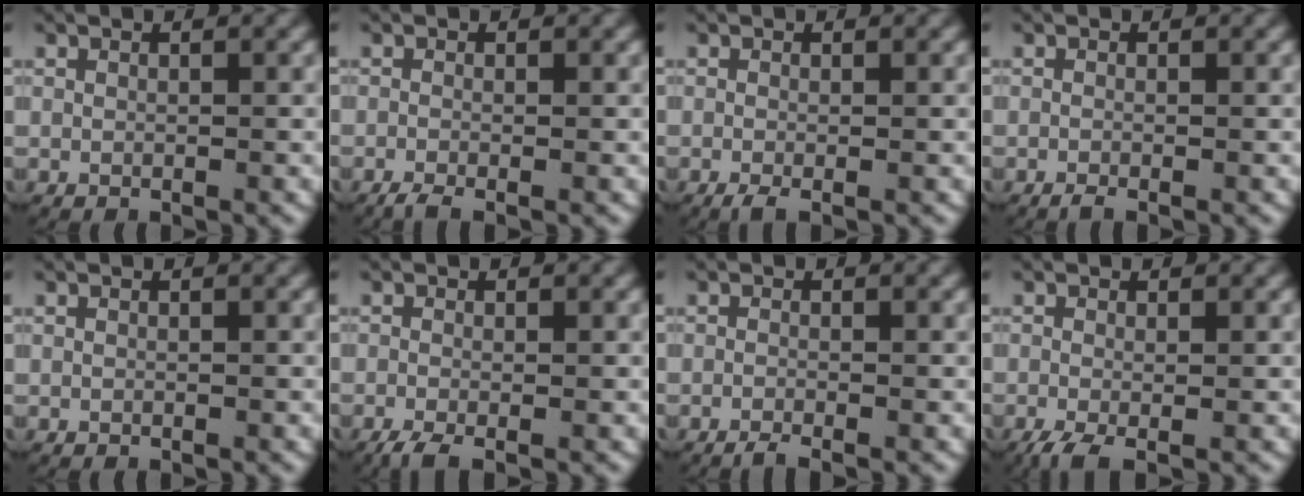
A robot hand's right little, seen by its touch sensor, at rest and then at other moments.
{"total": 1.7, "force": [-1.3, 0.3, 0.9], "torque": [-0.018, -0.007, -0.021]}
{"total": 1.5, "force": [-1.0, 0.4, 1.1], "torque": [-0.023, -0.007, -0.014]}
{"total": 1.0, "force": [-0.8, 0.0, 0.6], "torque": [-0.011, -0.005, -0.013]}
{"total": 0.0}
{"total": 2.3, "force": [-1.7, 0.8, 1.4], "torque": [-0.032, -0.011, -0.024]}
{"total": 1.5, "force": [-1.3, 0.0, 0.7], "torque": [-0.014, -0.007, -0.021]}
{"total": 2.6, "force": [-1.7, 1.1, 1.8], "torque": [-0.041, -0.015, -0.021]}